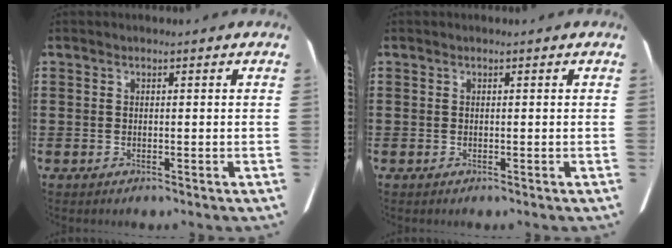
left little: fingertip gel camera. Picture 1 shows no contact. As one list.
[{"total": 0.0}]